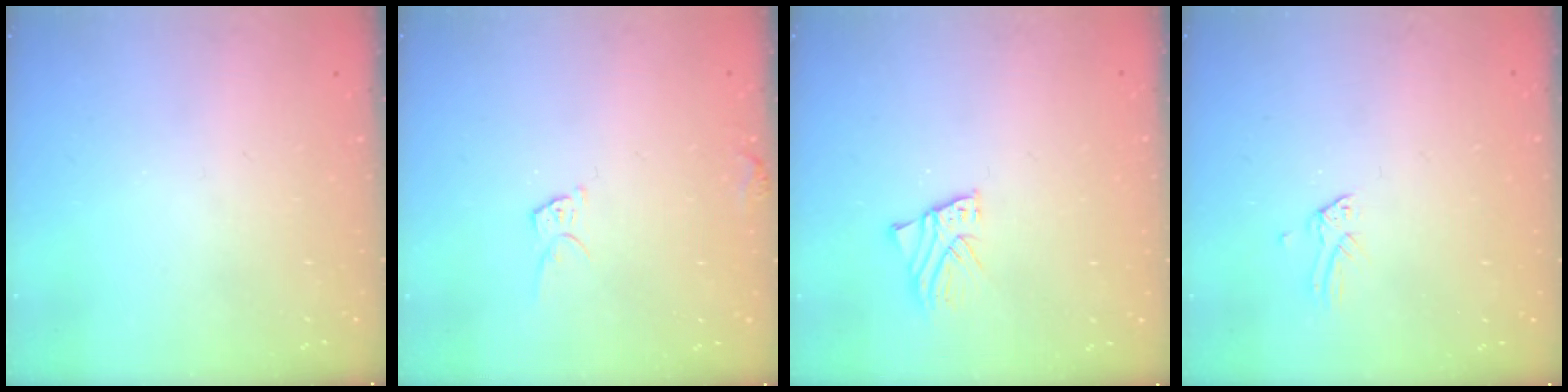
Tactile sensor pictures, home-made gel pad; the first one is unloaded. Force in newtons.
{"total": 5.9, "press": 5.9, "slide": 0.4}
{"total": 2.2, "press": 2.2, "slide": 0.1}
{"total": 0.0}